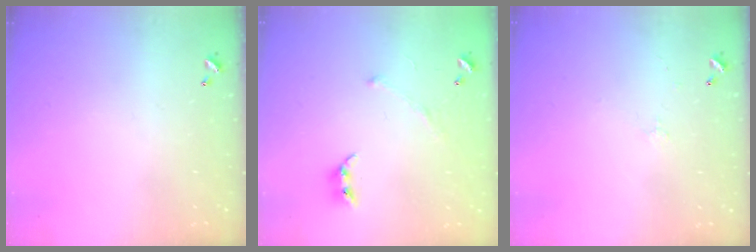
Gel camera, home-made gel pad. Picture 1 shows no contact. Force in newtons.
{"total": 3.2, "press": 3.0, "slide": 1.0}
{"total": 0.7, "press": 0.2, "slide": 0.6}